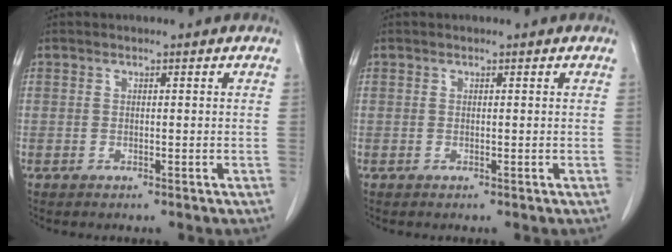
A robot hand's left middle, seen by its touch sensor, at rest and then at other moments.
{"total": 0.0}